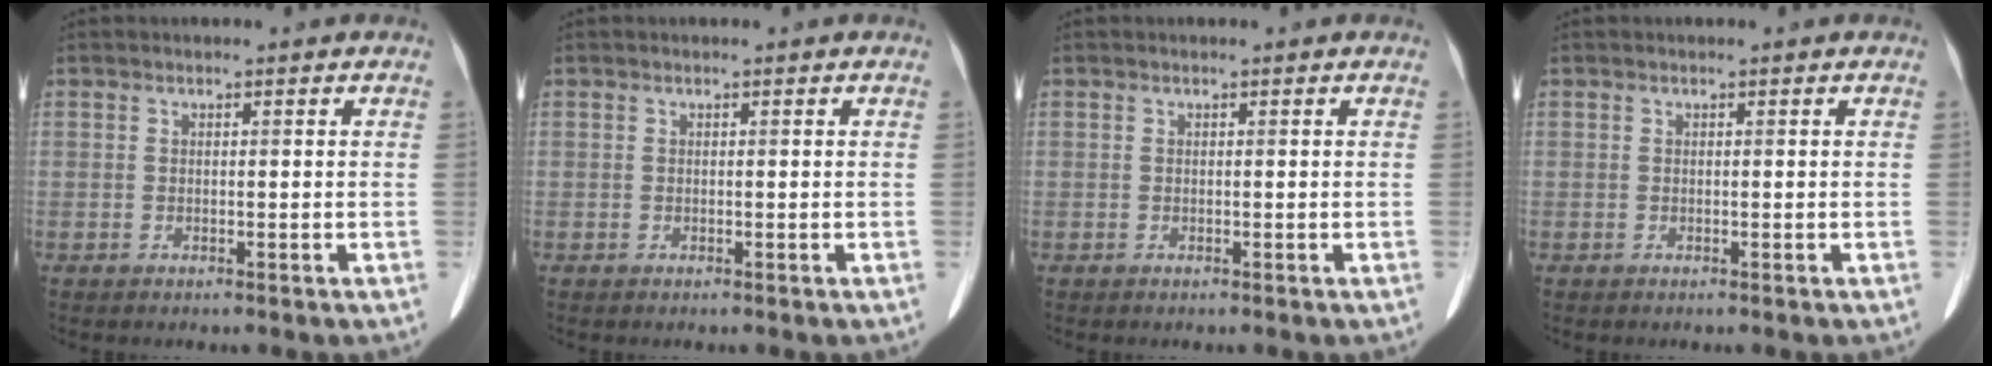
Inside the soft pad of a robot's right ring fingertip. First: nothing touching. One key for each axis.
{"total": 0.0}
{"total": 0.0}
{"total": 0.0}